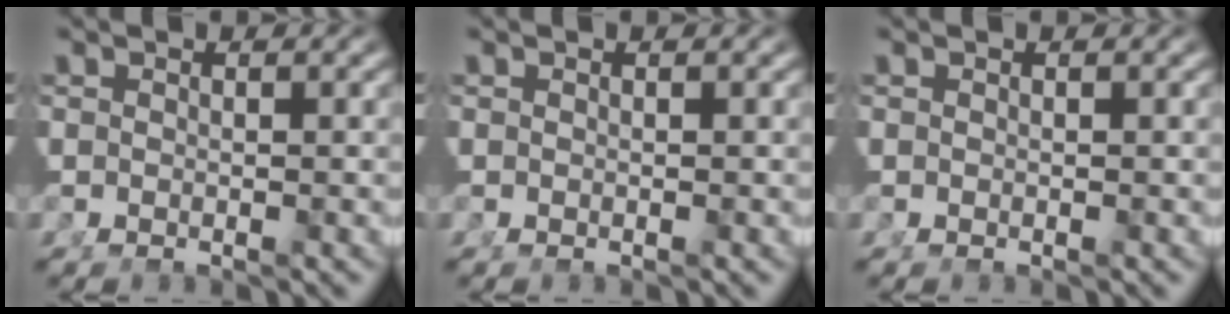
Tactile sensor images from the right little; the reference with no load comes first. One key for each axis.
{"total": 0.0}
{"total": 0.0}